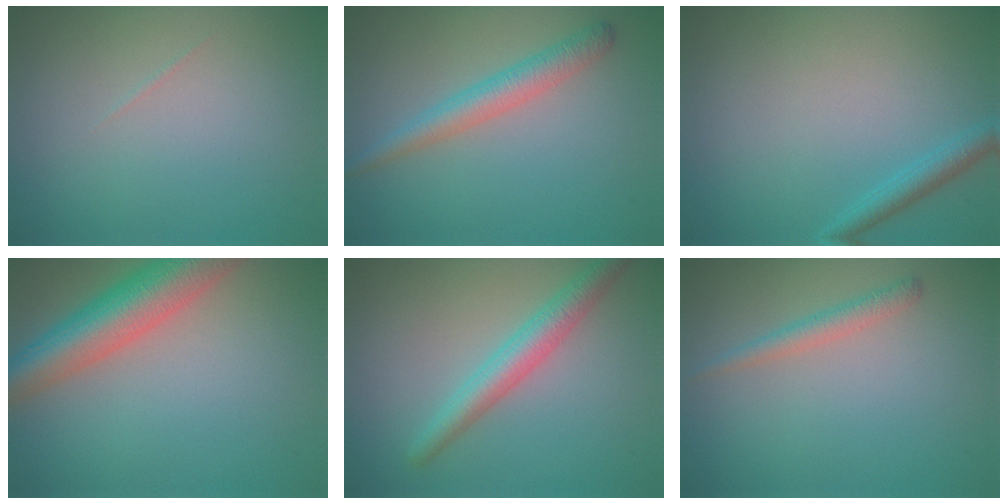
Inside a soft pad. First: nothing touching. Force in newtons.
{"total": 2.8, "press": 2.8, "slide": 0.0}
{"total": 1.9, "press": 1.9, "slide": 0.1}
{"total": 7.4, "press": 7.4, "slide": 0.5}
{"total": 3.5, "press": 3.5, "slide": 0.2}
{"total": 1.5, "press": 1.5, "slide": 0.1}